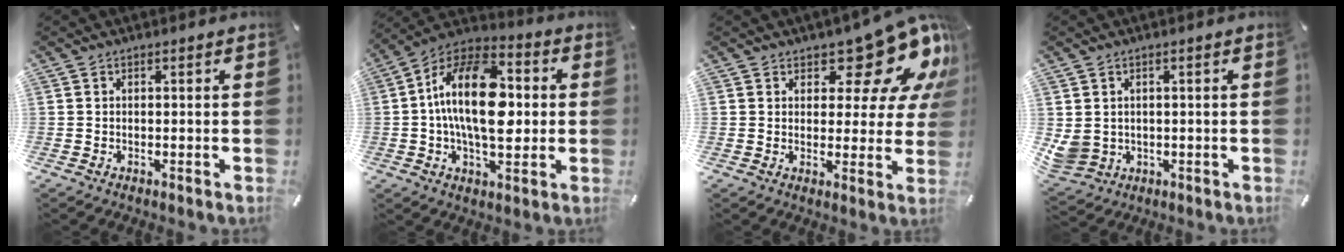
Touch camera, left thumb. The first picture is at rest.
{"total": 20.2, "force": [0.8, 11.3, 16.7], "torque": [-0.317, 0.005, 0.007]}
{"total": 14.8, "force": [9.7, 6.7, 8.8], "torque": [-0.104, -0.079, 0.159]}
{"total": 4.6, "force": [1.0, 4.3, 1.3], "torque": [-0.037, -0.002, 0.019]}